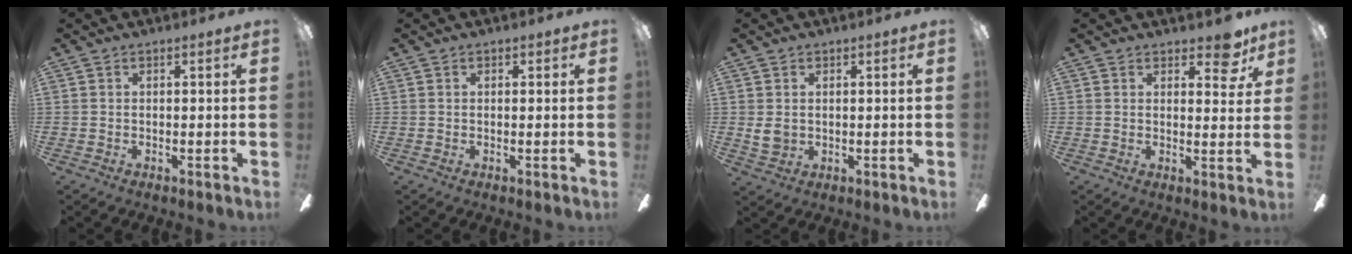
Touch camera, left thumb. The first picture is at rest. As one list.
[{"total": 0.6, "force": [0.2, 0.4, 0.4], "torque": [0.000, 0.000, 0.002]}, {"total": 3.5, "force": [0.9, 2.9, 1.8], "torque": [-0.034, -0.001, 0.014]}, {"total": 7.0, "force": [4.7, 3.3, 3.9], "torque": [-0.039, -0.019, 0.079]}]